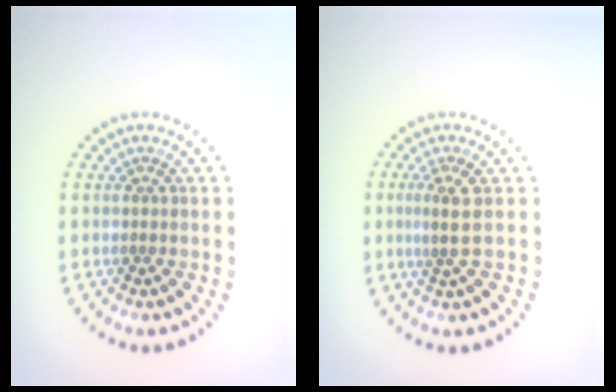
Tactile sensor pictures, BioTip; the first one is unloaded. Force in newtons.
{"total": 2.0, "press": 1.8, "slide": 1.0}